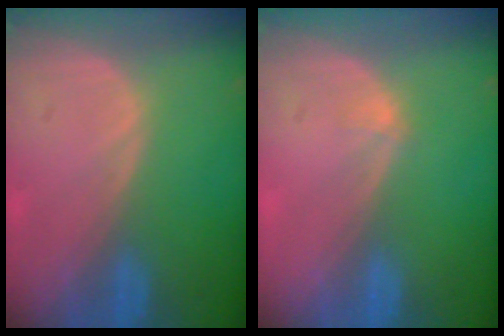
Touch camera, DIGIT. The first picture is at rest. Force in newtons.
{"total": 0.8, "press": 0.6, "slide": 0.5}